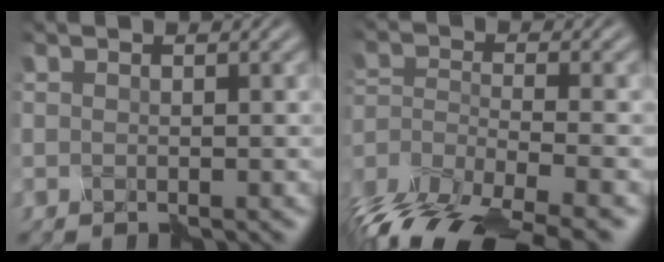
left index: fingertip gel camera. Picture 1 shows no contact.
{"total": 11.1, "force": [-8.7, 3.5, 5.8], "torque": [-0.132, -0.024, -0.150]}